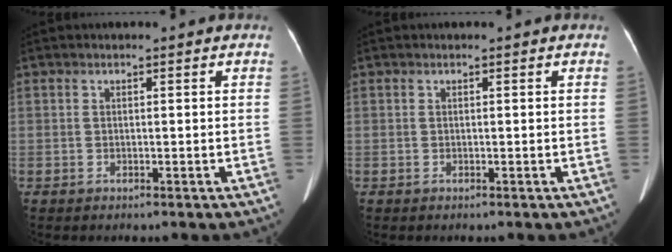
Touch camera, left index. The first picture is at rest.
{"total": 0.0}